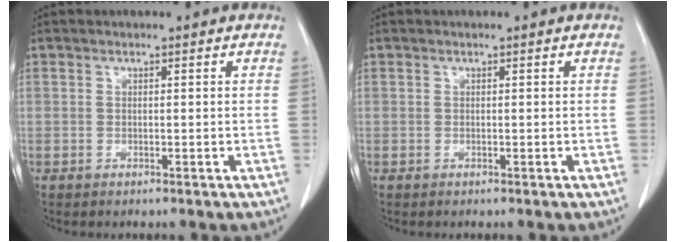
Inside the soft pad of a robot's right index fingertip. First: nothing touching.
{"total": 0.0}